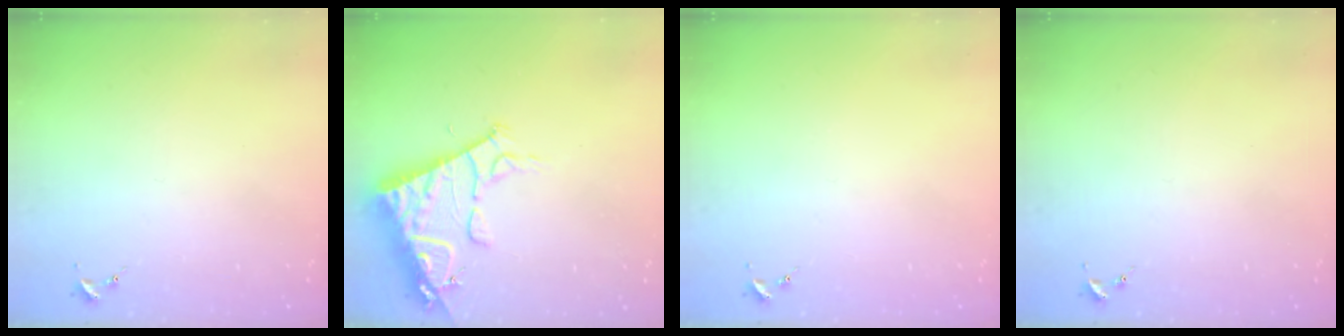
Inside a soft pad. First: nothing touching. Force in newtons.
{"total": 13.9, "press": 13.8, "slide": 1.7}
{"total": 0.0}
{"total": 0.0}